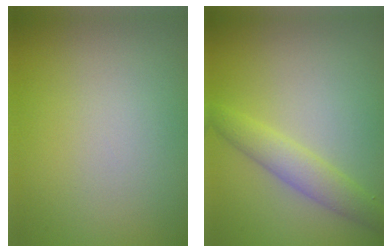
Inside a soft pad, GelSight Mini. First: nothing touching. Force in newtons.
{"total": 2.8, "press": 2.8, "slide": 0.1}